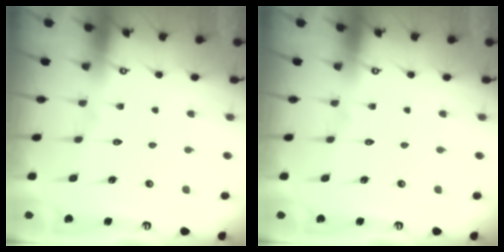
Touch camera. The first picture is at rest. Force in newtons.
{"total": 0.0}